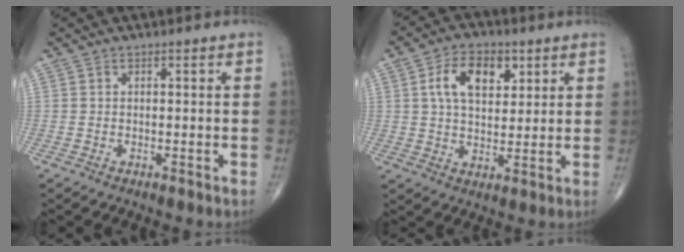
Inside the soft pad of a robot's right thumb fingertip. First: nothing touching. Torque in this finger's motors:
{"motor_torque": [-0.01, 0.18, 0.61, 0.19, 0.22]}